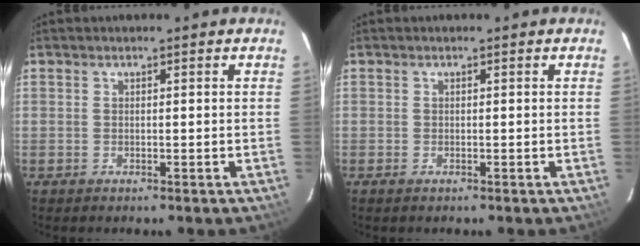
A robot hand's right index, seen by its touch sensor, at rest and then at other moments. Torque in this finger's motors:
{"motor_torque": [-0.09, -0.04, 0.07, 0.01]}